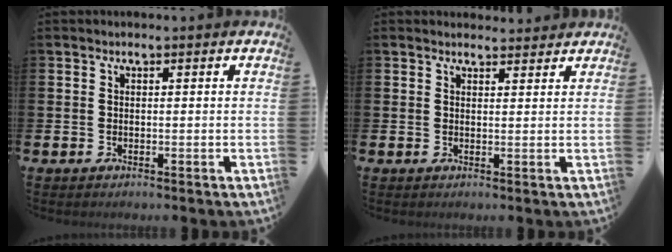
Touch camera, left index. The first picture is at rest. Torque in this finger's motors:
{"motor_torque": [0.77, -1.18, 0.09, -0.01]}